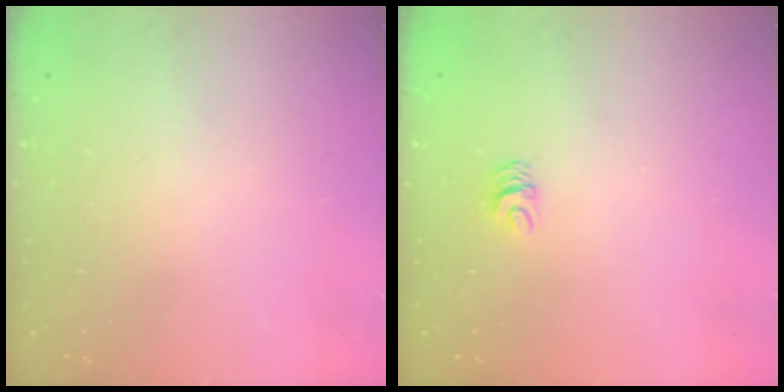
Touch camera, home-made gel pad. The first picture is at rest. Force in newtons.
{"total": 5.1, "press": 5.0, "slide": 0.3}